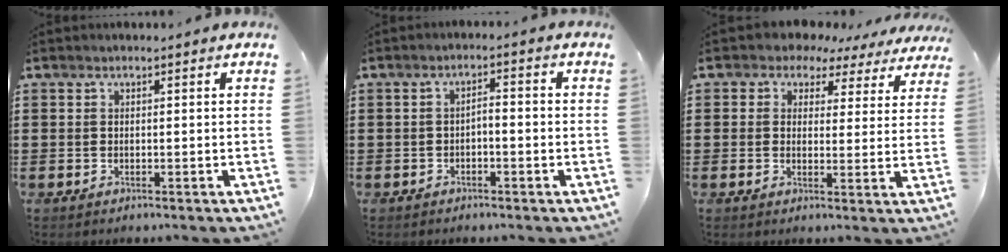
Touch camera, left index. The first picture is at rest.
{"total": 1.8, "force": [-1.4, 0.2, 1.1], "torque": [-0.023, 0.005, -0.031]}
{"total": 3.6, "force": [2.6, 2.3, 0.6], "torque": [-0.033, -0.012, 0.043]}